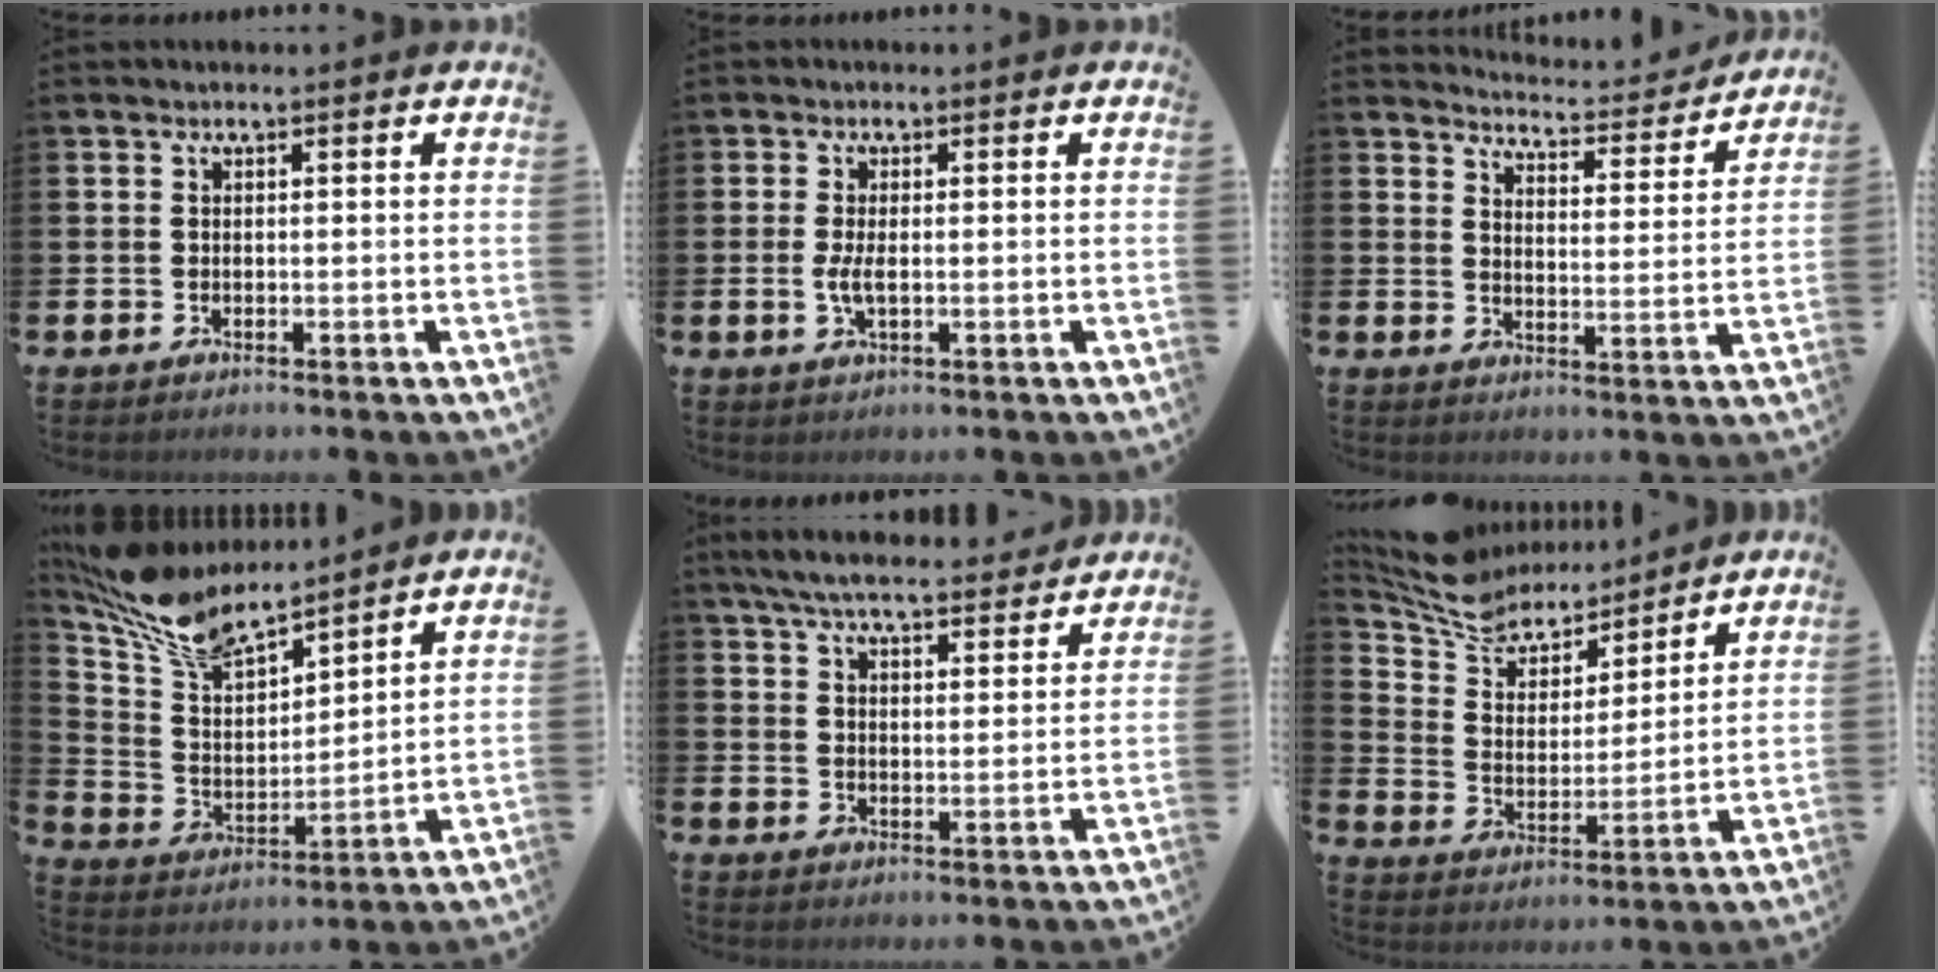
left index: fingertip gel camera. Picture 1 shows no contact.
{"total": 2.4, "force": [-0.1, 0.8, 2.2], "torque": [-0.039, -0.001, -0.003]}
{"total": 4.5, "force": [4.4, 0.3, 0.5], "torque": [-0.025, -0.038, 0.071]}
{"total": 10.1, "force": [8.9, 2.8, 3.7], "torque": [-0.112, -0.050, 0.163]}
{"total": 6.7, "force": [6.4, 1.0, 2.0], "torque": [-0.056, -0.035, 0.113]}
{"total": 9.1, "force": [8.4, 3.3, 1.2], "torque": [-0.074, -0.056, 0.155]}